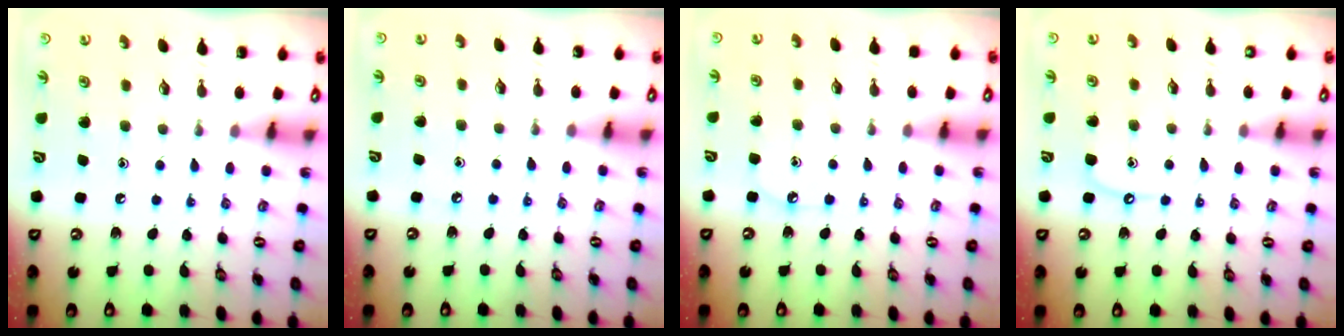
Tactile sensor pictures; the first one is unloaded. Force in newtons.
{"total": 3.9, "press": 3.8, "slide": 0.5}
{"total": 4.3, "press": 4.3, "slide": 0.7}
{"total": 6.6, "press": 6.5, "slide": 0.6}